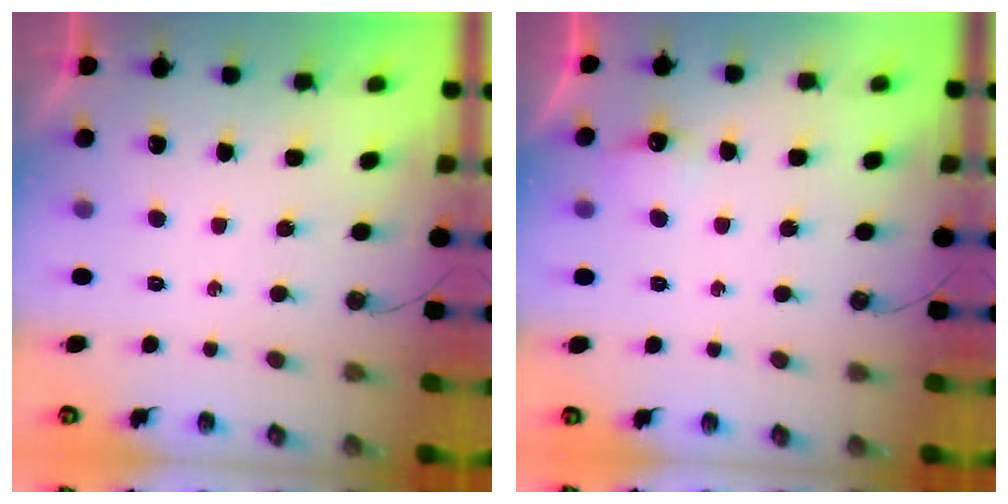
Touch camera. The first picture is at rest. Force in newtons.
{"total": 4.4, "press": 4.3, "slide": 0.8}